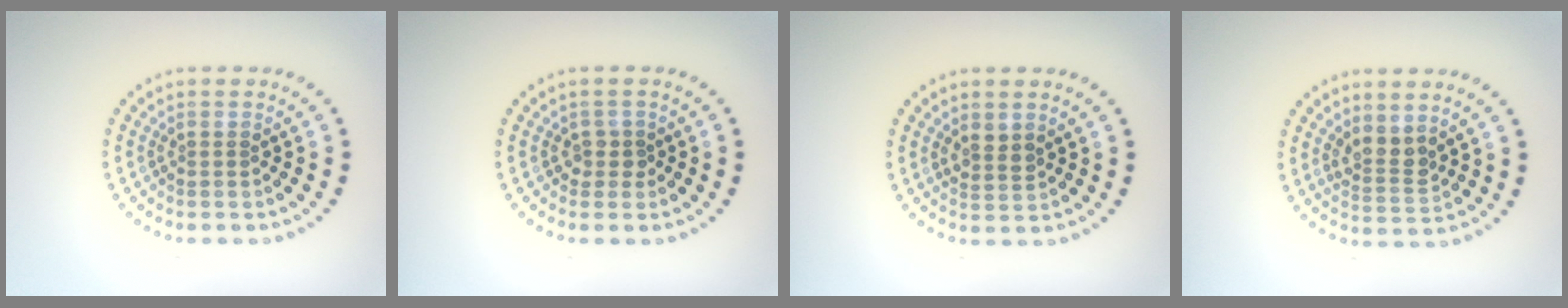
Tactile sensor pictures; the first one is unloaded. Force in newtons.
{"total": 1.3, "press": 1.1, "slide": 0.7}
{"total": 1.5, "press": 1.2, "slide": 0.8}
{"total": 2.3, "press": 1.9, "slide": 1.3}